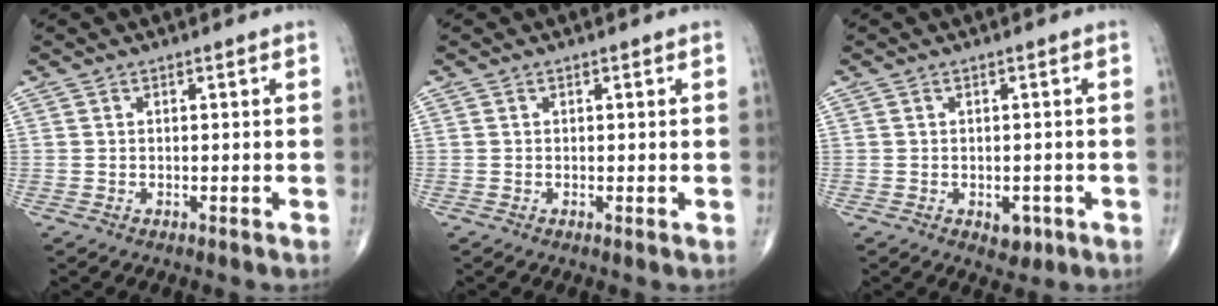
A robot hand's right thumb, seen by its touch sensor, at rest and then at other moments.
{"total": 0.0}
{"total": 3.0, "force": [-1.1, 2.0, 1.9], "torque": [-0.010, 0.001, -0.009]}